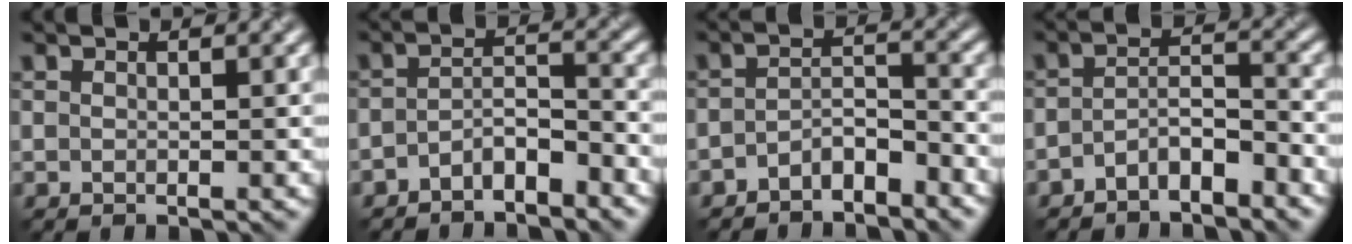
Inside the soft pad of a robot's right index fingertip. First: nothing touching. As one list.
[{"total": 3.2, "force": [-2.4, 0.9, 1.9], "torque": [-0.037, 0.009, -0.050]}, {"total": 3.1, "force": [-2.5, 0.9, 1.6], "torque": [-0.031, 0.010, -0.052]}, {"total": 3.5, "force": [-2.5, 1.0, 2.2], "torque": [-0.042, 0.009, -0.050]}]